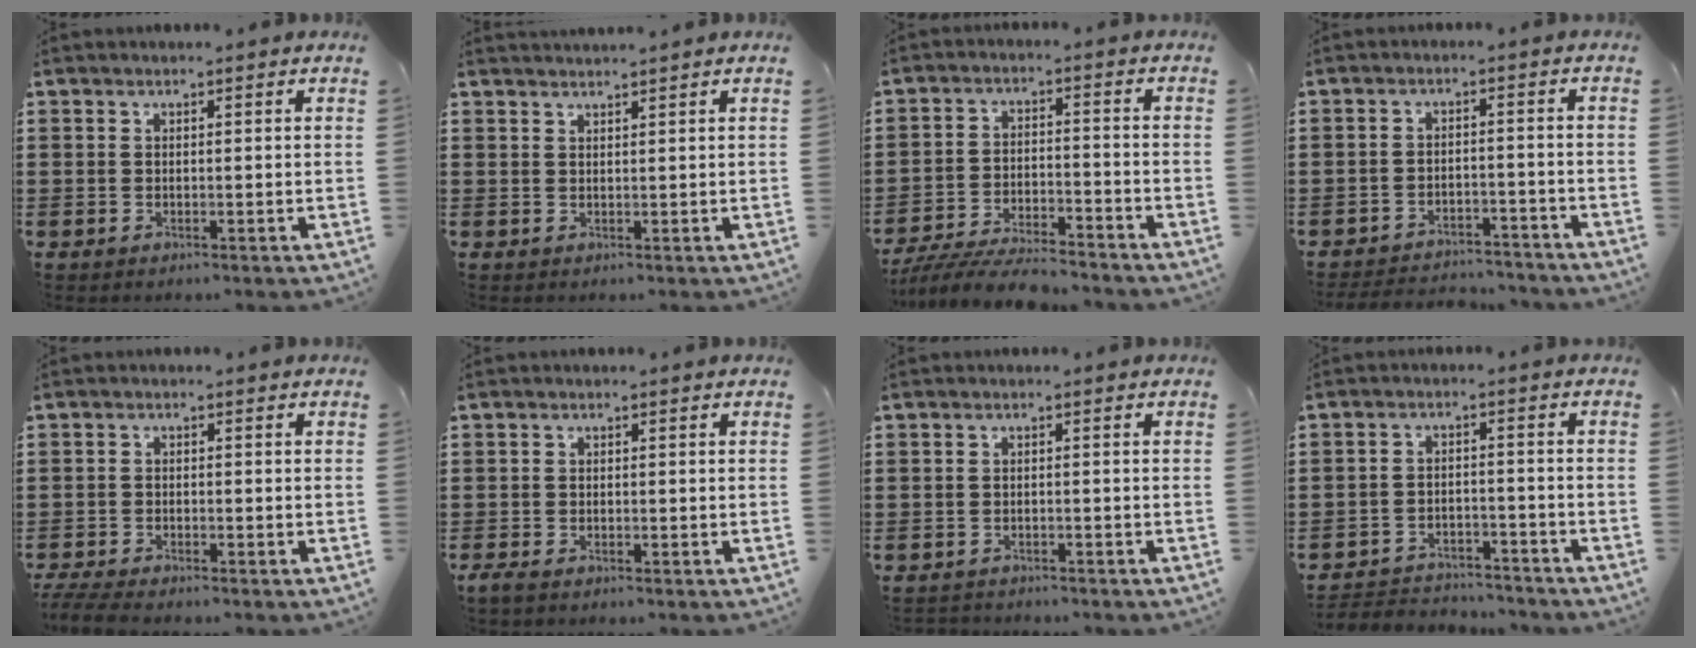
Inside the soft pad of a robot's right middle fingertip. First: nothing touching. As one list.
[{"total": 1.3, "force": [1.3, -0.3, 0.1], "torque": [-0.004, -0.004, 0.026]}, {"total": 6.8, "force": [-6.5, 0.5, 2.0], "torque": [-0.040, 0.001, -0.125]}, {"total": 3.8, "force": [-3.8, 0.4, 0.3], "torque": [-0.016, 0.000, -0.082]}, {"total": 3.0, "force": [-2.8, 0.1, 0.9], "torque": [-0.032, -0.008, -0.061]}, {"total": 1.3, "force": [-1.0, 0.4, 0.7], "torque": [-0.024, -0.005, -0.021]}, {"total": 1.4, "force": [-1.4, 0.1, -0.1], "torque": [-0.005, -0.001, -0.029]}, {"total": 3.7, "force": [-3.6, 0.7, 0.2], "torque": [-0.011, 0.004, -0.077]}]